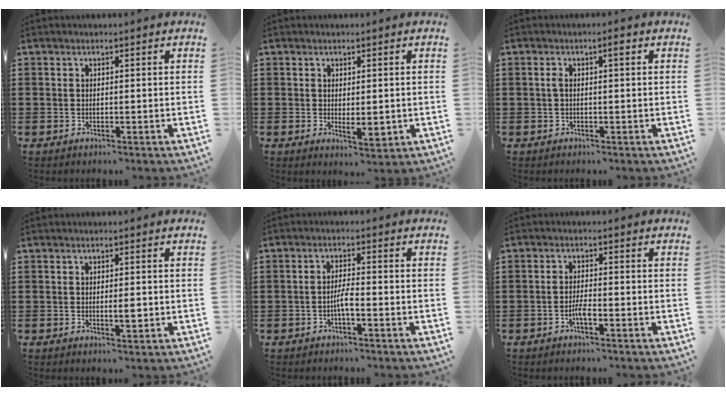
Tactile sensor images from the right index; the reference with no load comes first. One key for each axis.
{"total": 3.0, "fx": -0.1, "fy": 1.2, "fz": 2.7, "tx": -0.041, "ty": -0.003, "tz": -0.003}
{"total": 1.8, "fx": 0.2, "fy": 0.3, "fz": 1.7, "tx": -0.025, "ty": 0.001, "tz": 0.000}
{"total": 2.2, "fx": -0.3, "fy": 0.5, "fz": 2.1, "tx": -0.038, "ty": -0.001, "tz": -0.006}
{"total": 2.7, "fx": -1.2, "fy": 0.4, "fz": 2.4, "tx": -0.053, "ty": 0.000, "tz": -0.024}
{"total": 2.6, "fx": -1.4, "fy": 0.4, "fz": 2.1, "tx": -0.045, "ty": -0.002, "tz": -0.027}